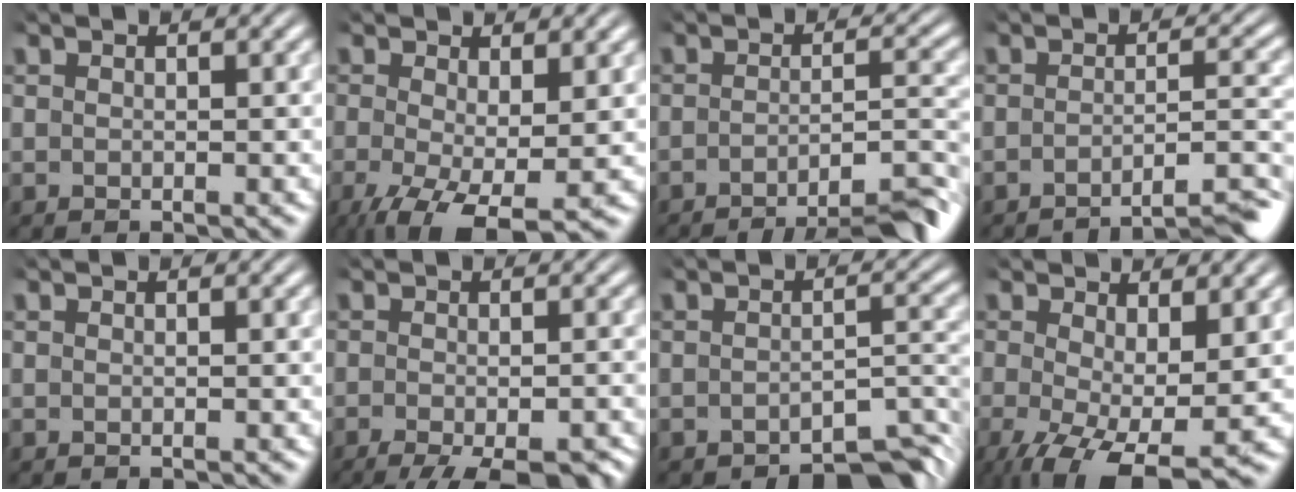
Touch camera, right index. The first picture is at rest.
{"total": 5.9, "force": [-3.1, 2.6, 4.2], "torque": [-0.094, -0.058, -0.026]}
{"total": 9.6, "force": [-8.0, 1.9, 5.0], "torque": [-0.050, -0.025, -0.113]}
{"total": 7.2, "force": [-6.2, 1.0, 3.4], "torque": [-0.032, -0.020, -0.091]}
{"total": 0.0}
{"total": 9.2, "force": [-6.1, 3.9, 5.7], "torque": [-0.083, -0.042, -0.070]}
{"total": 5.4, "force": [-4.4, 1.5, 2.7], "torque": [-0.020, -0.010, -0.066]}
{"total": 5.8, "force": [-2.6, 2.7, 4.4], "torque": [-0.093, -0.057, -0.016]}